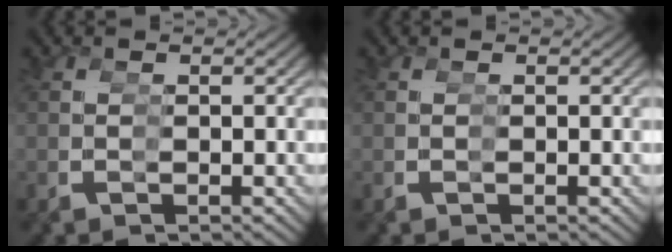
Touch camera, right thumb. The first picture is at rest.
{"total": 0.0}